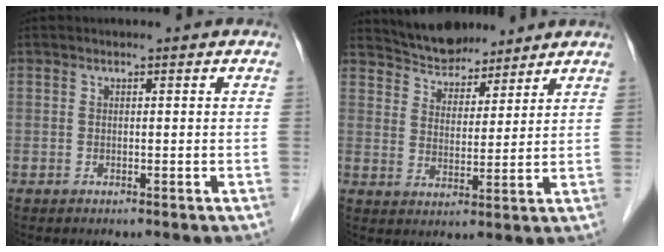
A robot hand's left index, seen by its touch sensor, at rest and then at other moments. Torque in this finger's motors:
{"motor_torque": [0.11, -0.39, 0.16, 0.02]}